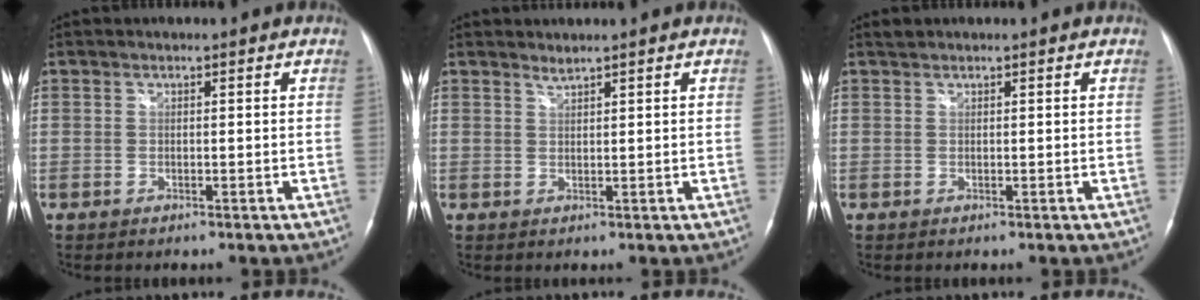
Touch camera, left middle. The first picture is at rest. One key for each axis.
{"total": 1.0, "fx": 0.9, "fy": -0.2, "fz": 0.1, "tx": -0.004, "ty": -0.004, "tz": 0.019}
{"total": 0.7, "fx": 0.7, "fy": 0.1, "fz": 0.0, "tx": -0.010, "ty": 0.007, "tz": 0.017}